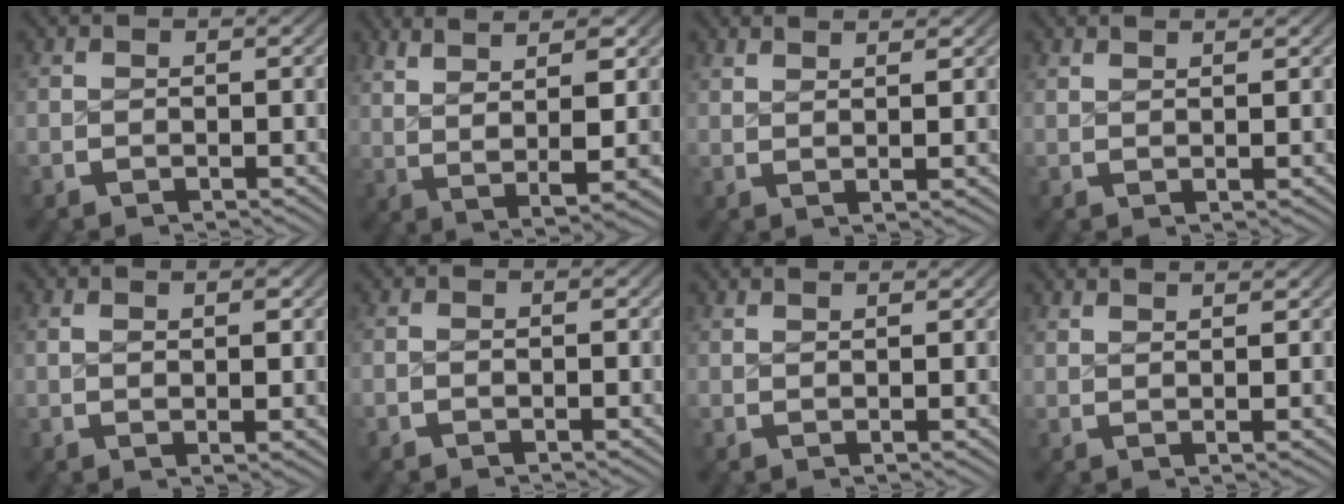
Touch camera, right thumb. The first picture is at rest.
{"total": 11.8, "force": [2.5, 5.3, 10.3], "torque": [-0.167, -0.004, 0.048]}
{"total": 2.5, "force": [1.8, -0.1, 1.7], "torque": [-0.021, 0.002, 0.035]}
{"total": 1.5, "force": [1.2, -0.3, 0.9], "torque": [-0.012, 0.001, 0.025]}
{"total": 2.5, "force": [0.5, 0.5, 2.4], "torque": [-0.031, 0.001, 0.012]}
{"total": 0.7, "force": [-0.4, 0.4, 0.5], "torque": [-0.007, -0.001, -0.009]}
{"total": 1.2, "force": [0.9, -0.3, 0.7], "torque": [-0.010, 0.001, 0.019]}
{"total": 2.2, "force": [1.6, -0.2, 1.5], "torque": [-0.020, 0.001, 0.031]}